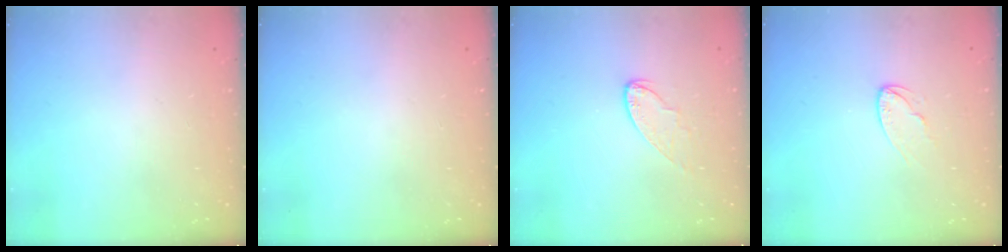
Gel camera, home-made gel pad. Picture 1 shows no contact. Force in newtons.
{"total": 0.0}
{"total": 6.6, "press": 6.6, "slide": 0.3}
{"total": 5.2, "press": 5.2, "slide": 0.4}